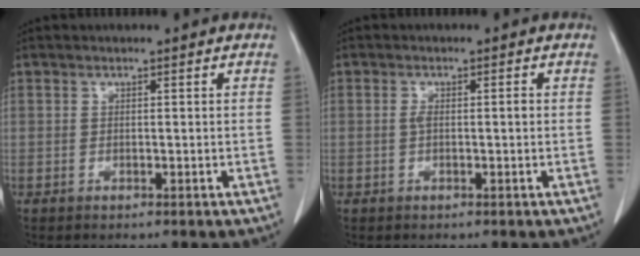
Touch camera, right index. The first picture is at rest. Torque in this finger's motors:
{"motor_torque": [0.13, -0.02, 0.06, 0.01]}